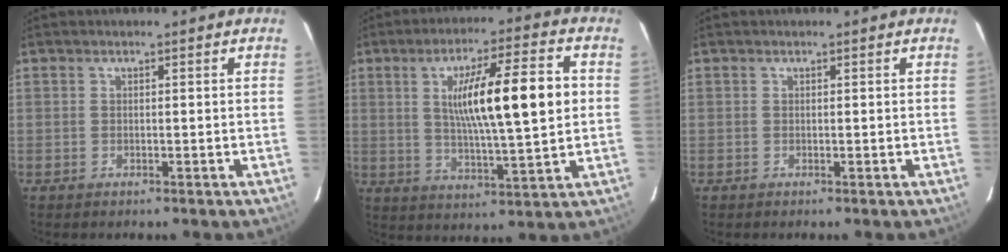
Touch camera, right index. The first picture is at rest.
{"total": 15.2, "force": [2.3, 1.4, 14.9], "torque": [-0.245, 0.008, 0.038]}
{"total": 0.0}